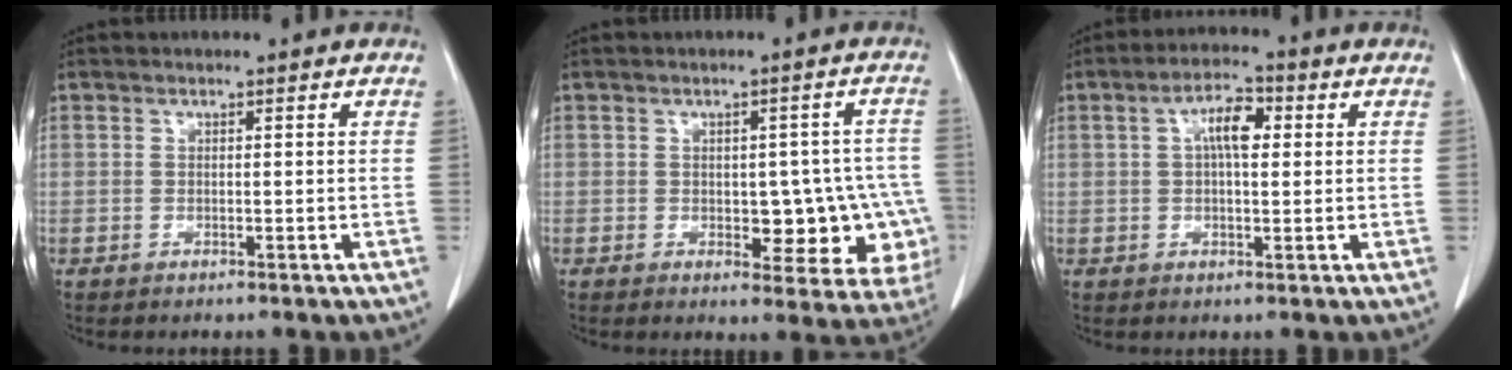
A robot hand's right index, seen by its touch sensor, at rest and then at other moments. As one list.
[{"total": 10.6, "force": [-2.0, 5.4, 8.9], "torque": [-0.079, 0.017, -0.013]}, {"total": 5.6, "force": [1.3, 2.0, 5.1], "torque": [-0.093, 0.015, 0.020]}]